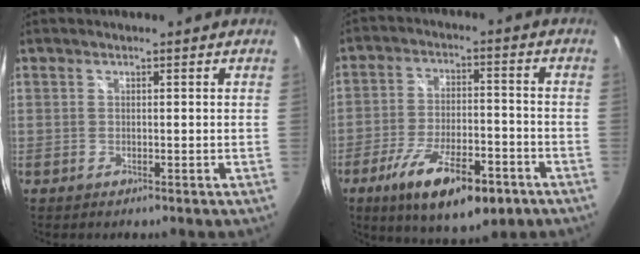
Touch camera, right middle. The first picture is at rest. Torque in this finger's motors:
{"motor_torque": [2.14, 0.00, 0.62, 0.18]}